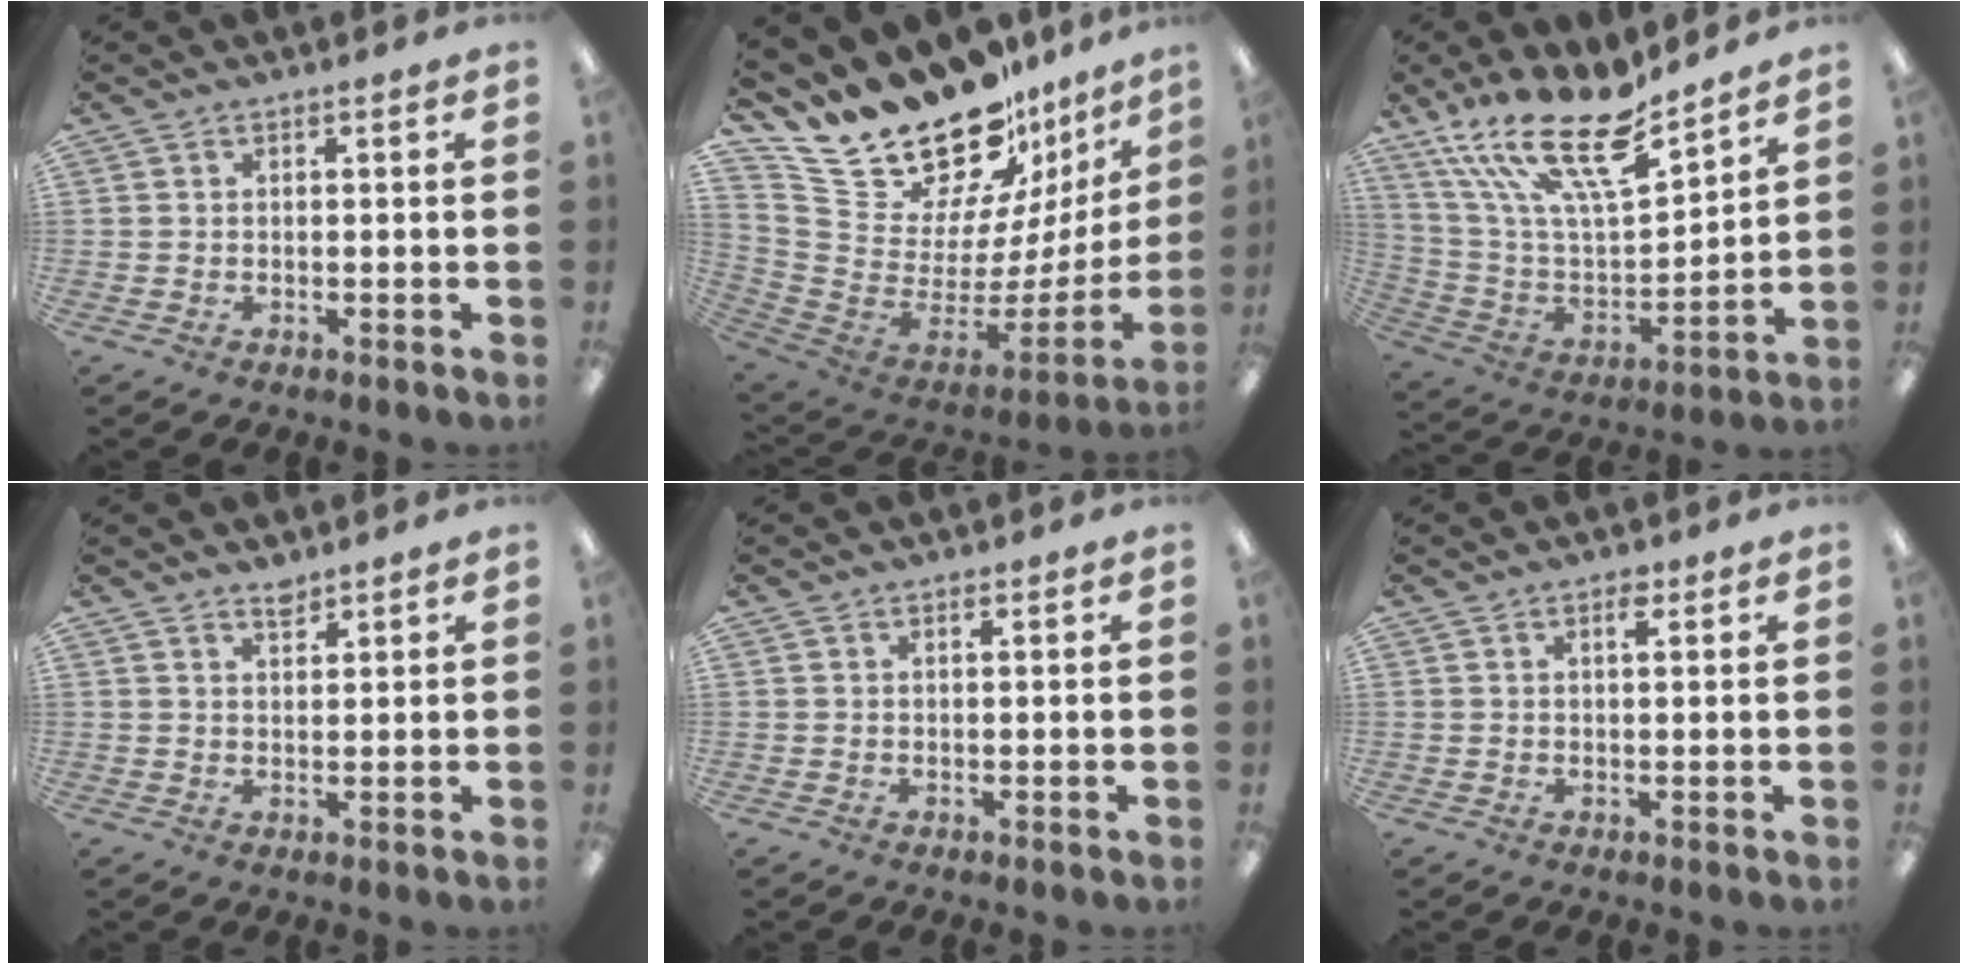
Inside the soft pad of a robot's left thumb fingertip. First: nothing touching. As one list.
[{"total": 26.0, "force": [20.8, 11.1, 11.0], "torque": [-0.182, -0.164, 0.389]}, {"total": 21.3, "force": [15.7, 6.3, 13.0], "torque": [-0.265, -0.107, 0.272]}, {"total": 2.5, "force": [2.3, 0.8, 0.7], "torque": [0.000, -0.014, 0.041]}, {"total": 0.7, "force": [0.6, 0.3, 0.2], "torque": [0.002, -0.004, 0.010]}, {"total": 2.3, "force": [1.5, 0.9, 1.4], "torque": [-0.016, -0.005, 0.024]}]